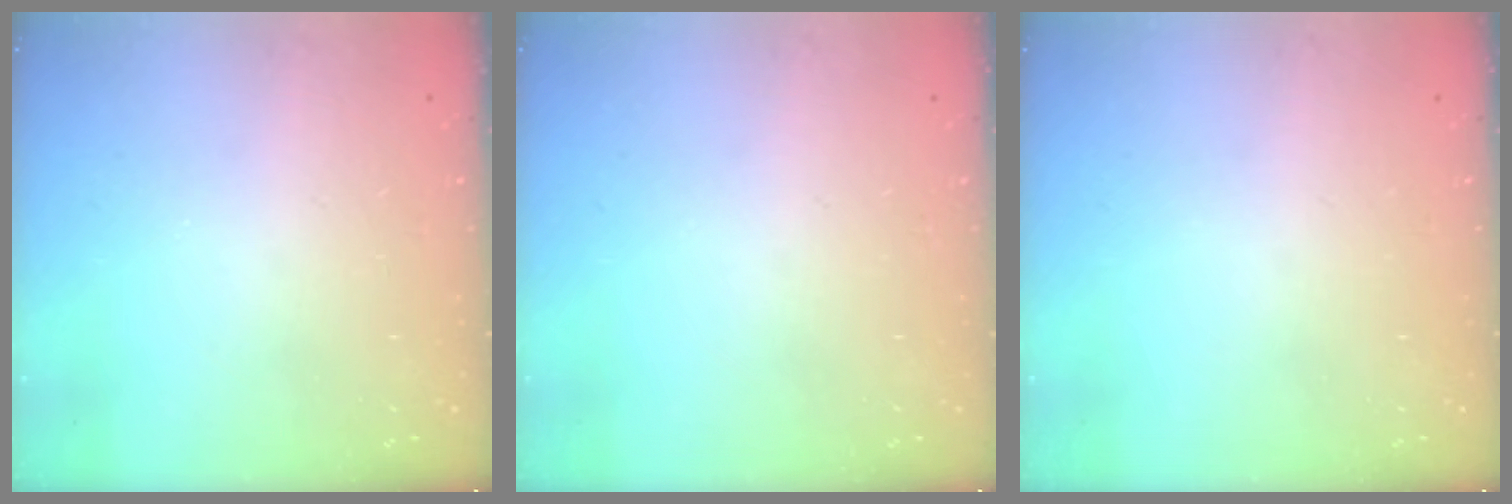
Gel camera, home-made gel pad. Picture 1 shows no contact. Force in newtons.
{"total": 0.0}
{"total": 0.0}